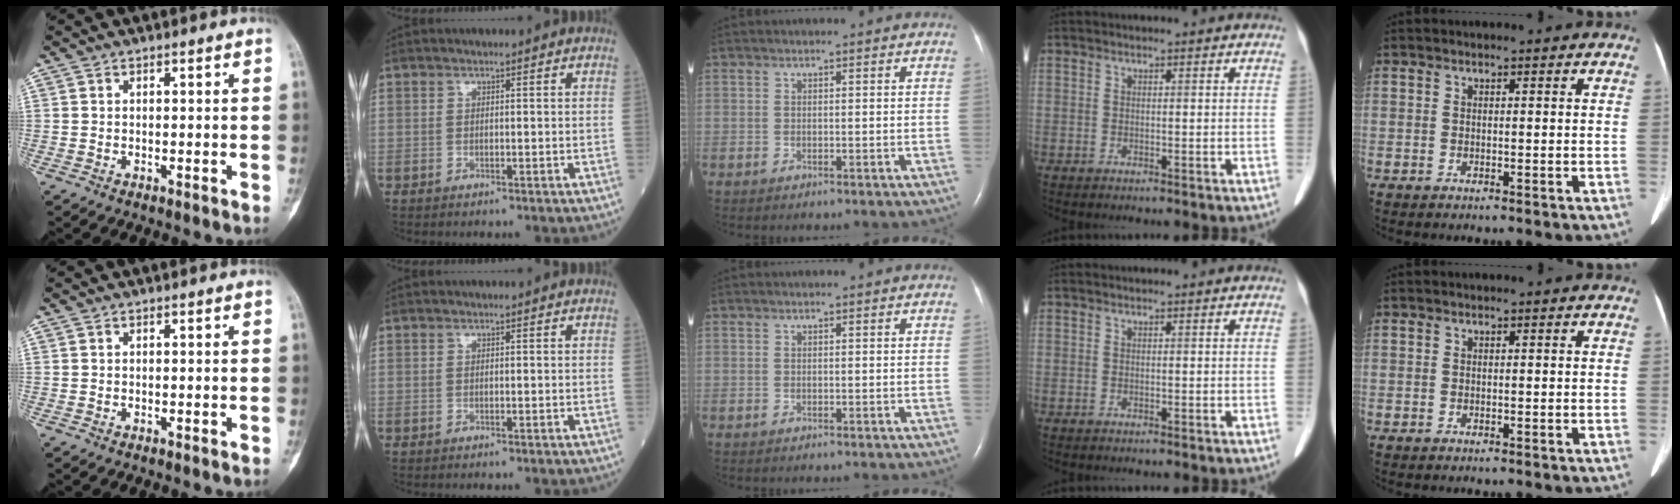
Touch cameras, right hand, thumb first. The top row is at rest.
{}